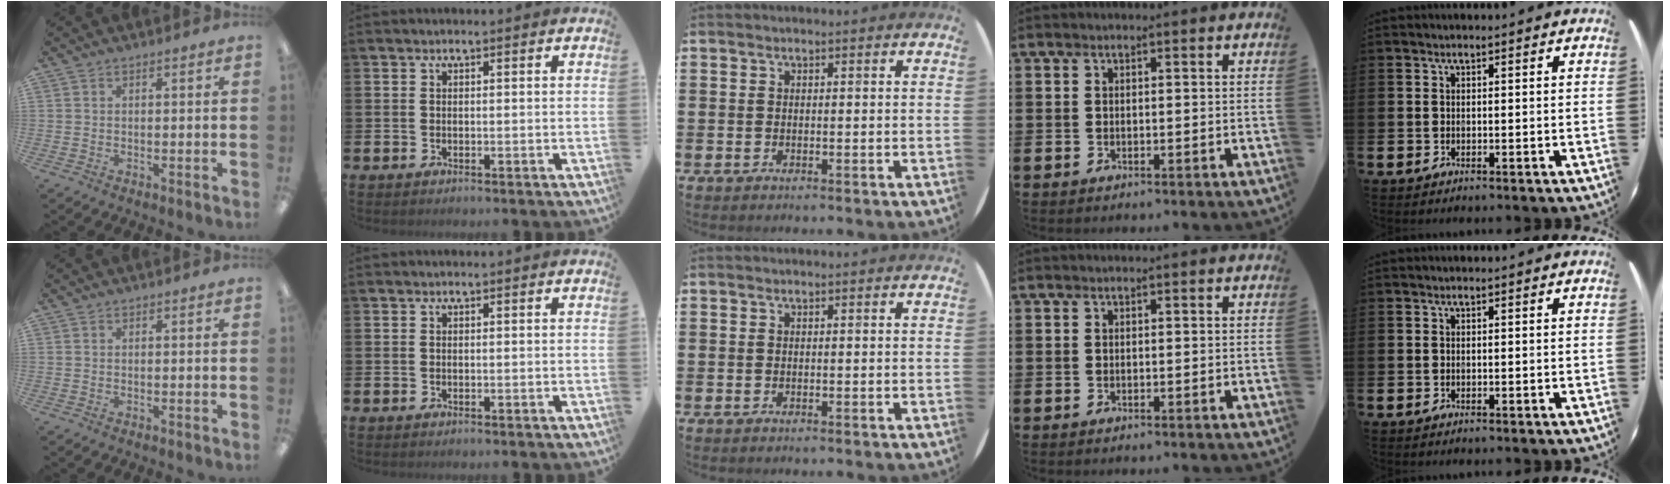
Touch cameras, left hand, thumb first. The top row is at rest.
{}